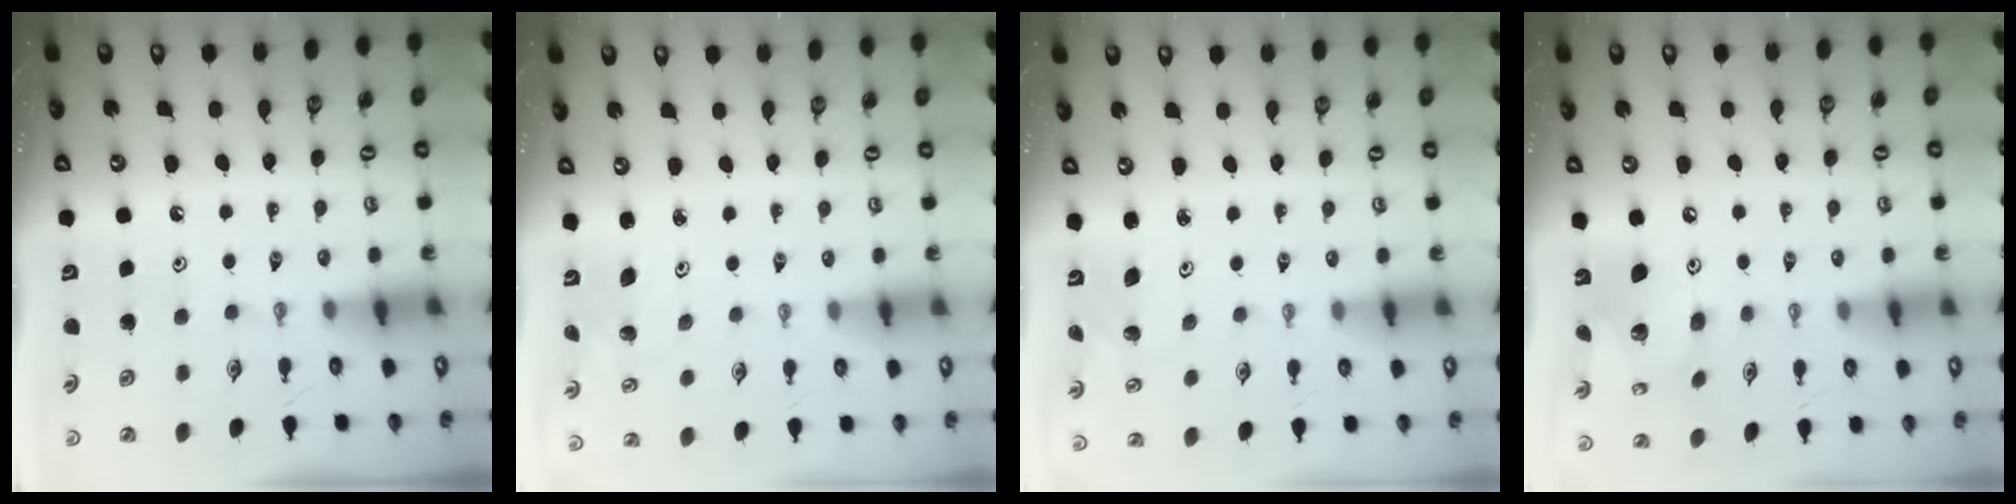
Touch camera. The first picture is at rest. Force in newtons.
{"total": 2.0, "press": 2.0, "slide": 0.1}
{"total": 2.0, "press": 2.0, "slide": 0.1}
{"total": 13.7, "press": 13.7, "slide": 1.4}